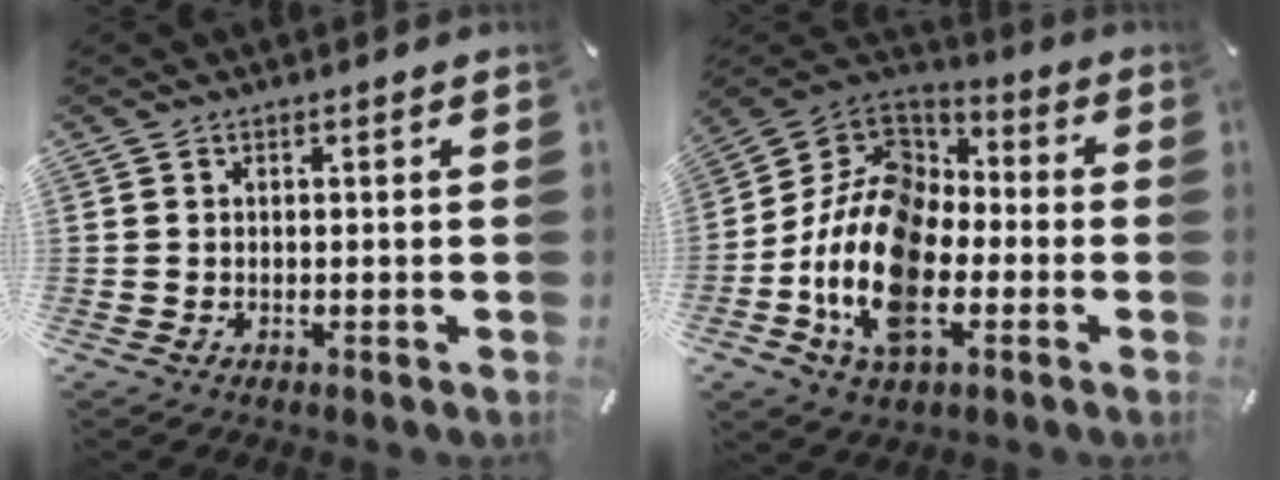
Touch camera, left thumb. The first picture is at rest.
{"total": 18.5, "force": [-7.2, 11.2, 12.7], "torque": [-0.281, 0.026, -0.136]}